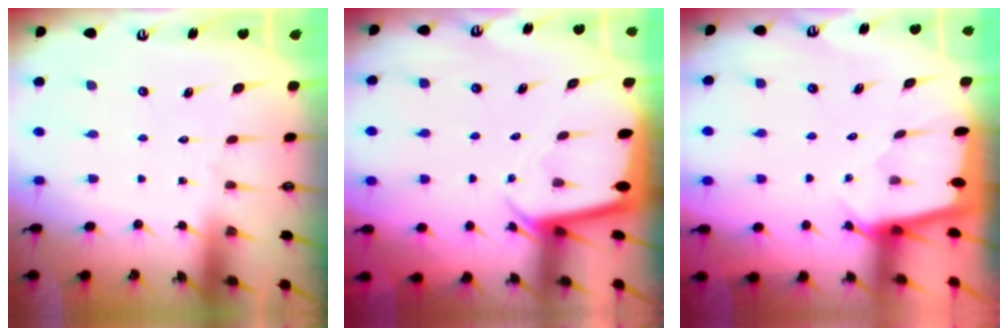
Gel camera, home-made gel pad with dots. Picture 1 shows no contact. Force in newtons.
{"total": 2.0, "press": 2.0, "slide": 0.1}
{"total": 1.7, "press": 1.7, "slide": 0.2}